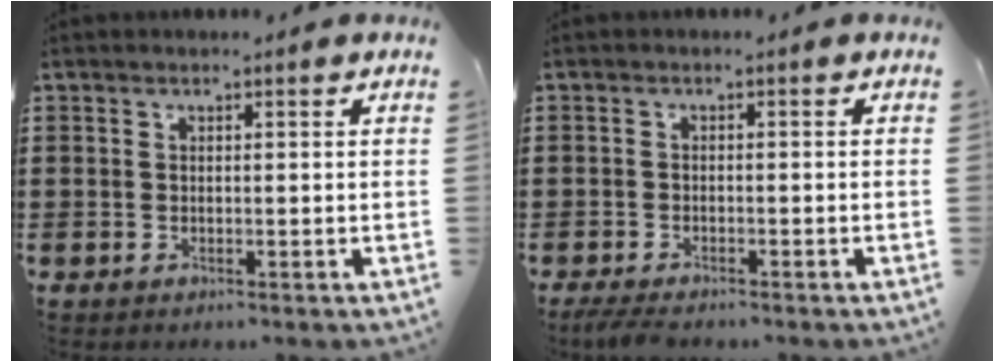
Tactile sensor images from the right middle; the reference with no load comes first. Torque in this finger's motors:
{"motor_torque": [0.62, 0.60, 0.05, 0.03]}